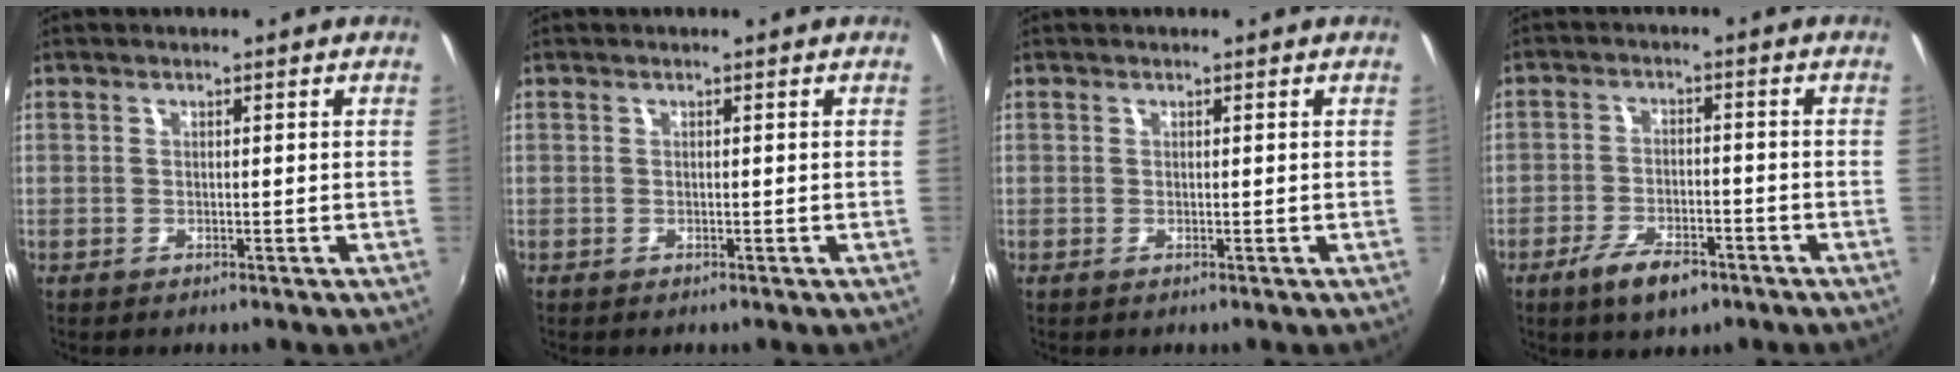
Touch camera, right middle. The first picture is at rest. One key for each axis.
{"total": 0.0}
{"total": 0.0}
{"total": 7.4, "fx": -4.8, "fy": 3.2, "fz": 4.6, "tx": -0.103, "ty": -0.007, "tz": -0.080}